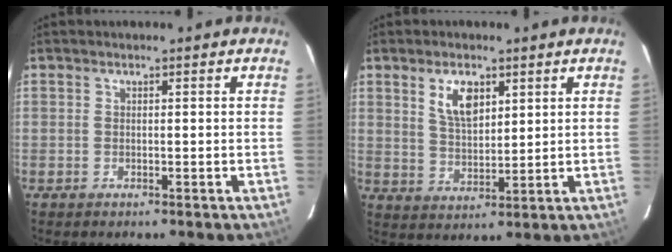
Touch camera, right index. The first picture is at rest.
{"total": 6.8, "force": [3.2, 3.3, 4.9], "torque": [-0.086, 0.005, 0.066]}